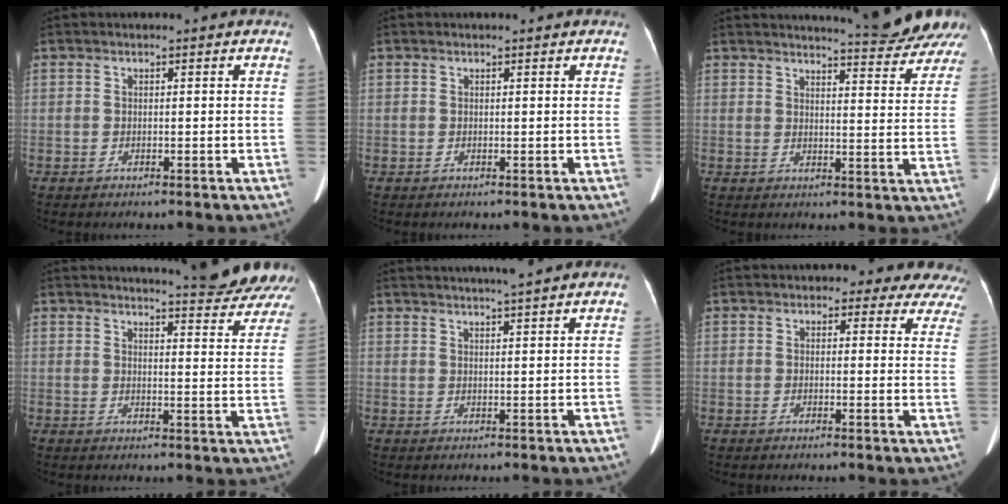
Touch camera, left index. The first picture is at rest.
{"total": 0.7, "force": [0.7, 0.1, 0.2], "torque": [-0.010, 0.005, 0.007]}
{"total": 11.9, "force": [11.4, 0.6, 3.5], "torque": [-0.040, -0.035, 0.120]}
{"total": 12.5, "force": [11.9, 0.8, 3.6], "torque": [-0.037, -0.047, 0.122]}
{"total": 7.7, "force": [6.7, -0.5, 3.9], "torque": [-0.058, 0.026, 0.085]}
{"total": 12.2, "force": [11.1, 4.2, 2.5], "torque": [0.017, -0.026, 0.086]}